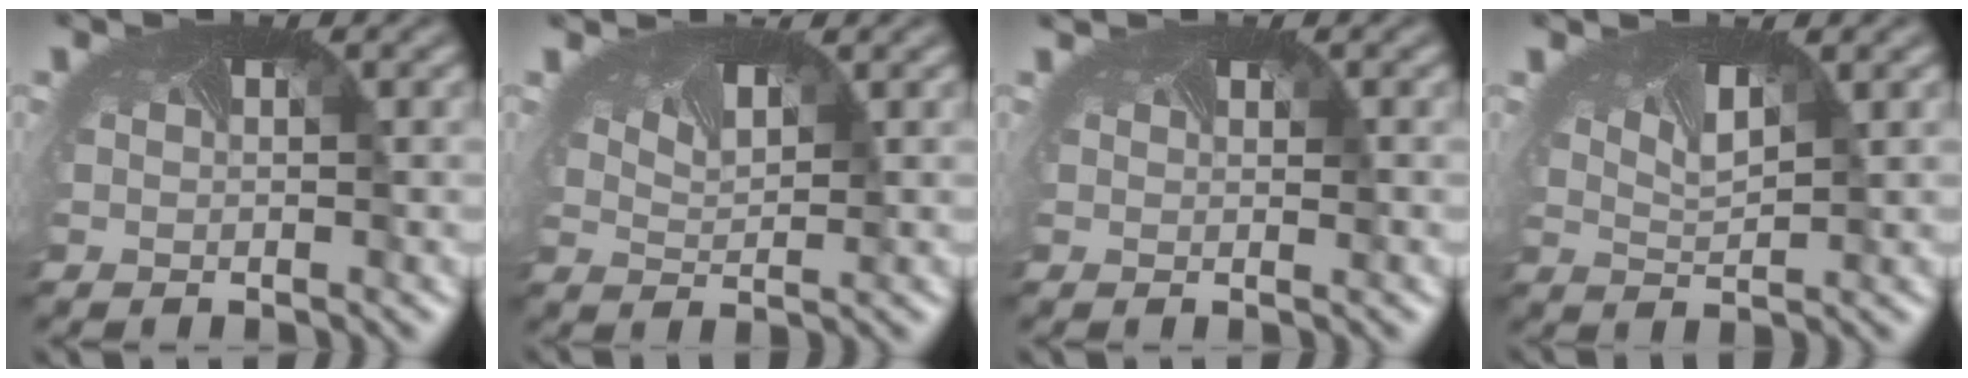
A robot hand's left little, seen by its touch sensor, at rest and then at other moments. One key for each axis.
{"total": 2.4, "fx": 2.0, "fy": 0.8, "fz": 0.9, "tx": -0.030, "ty": -0.004, "tz": 0.032}
{"total": 0.8, "fx": 0.7, "fy": 0.3, "fz": 0.3, "tx": -0.002, "ty": 0.001, "tz": 0.002}
{"total": 2.0, "fx": 1.2, "fy": 0.7, "fz": 1.5, "tx": -0.040, "ty": -0.007, "tz": 0.021}